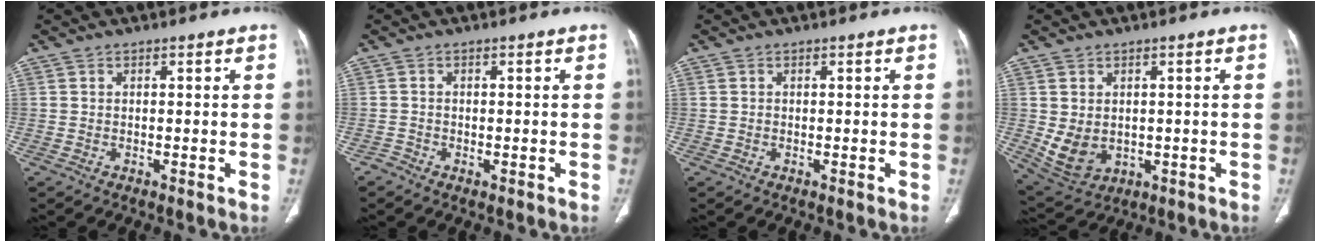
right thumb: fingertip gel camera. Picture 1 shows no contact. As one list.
[{"total": 0.9, "force": [-0.8, 0.6, 0.1], "torque": [0.000, 0.003, -0.018]}, {"total": 0.0}, {"total": 7.0, "force": [-0.2, 5.4, 4.6], "torque": [-0.072, -0.006, 0.023]}]